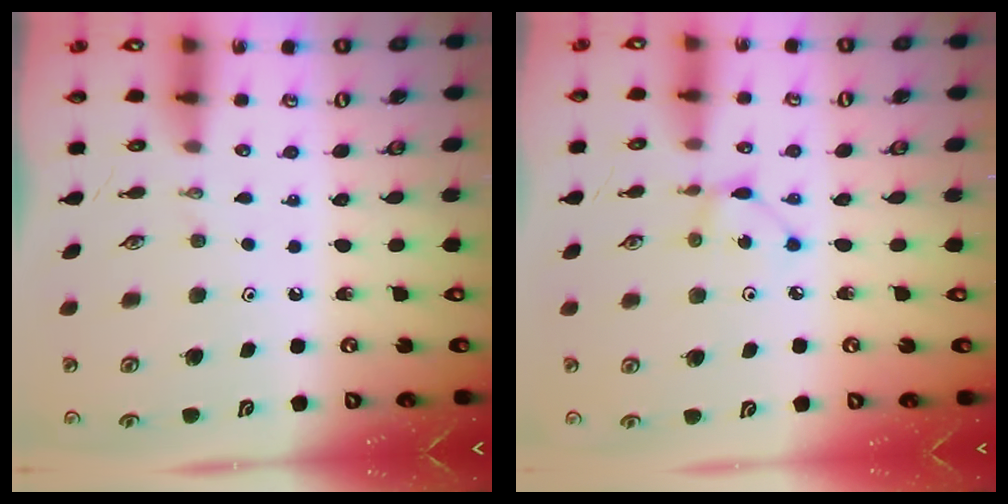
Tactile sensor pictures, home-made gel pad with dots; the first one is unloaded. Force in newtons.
{"total": 2.4, "press": 2.4, "slide": 0.1}